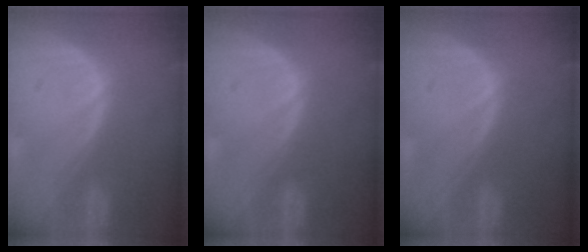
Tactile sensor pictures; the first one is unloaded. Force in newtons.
{"total": 0.6, "press": 0.6, "slide": 0.2}
{"total": 0.0}